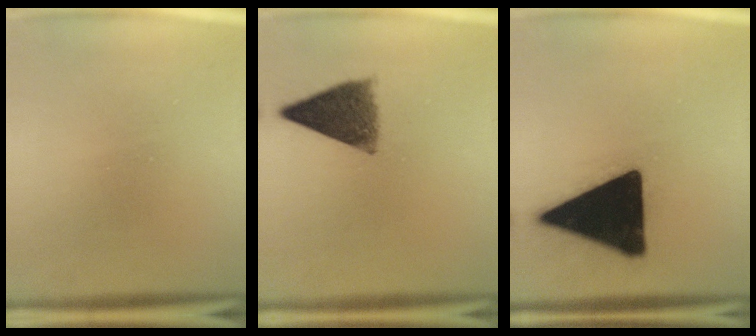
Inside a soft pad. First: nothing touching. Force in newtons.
{"total": 8.5}
{"total": 21.1}